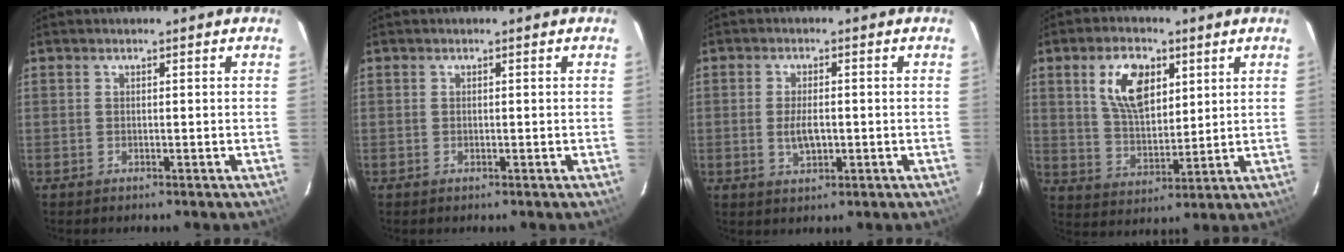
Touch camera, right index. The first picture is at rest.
{"total": 0.0}
{"total": 4.2, "force": [-0.6, 2.0, 3.6], "torque": [-0.069, -0.005, -0.007]}
{"total": 10.9, "force": [4.5, 5.9, 7.9], "torque": [-0.147, 0.014, 0.089]}